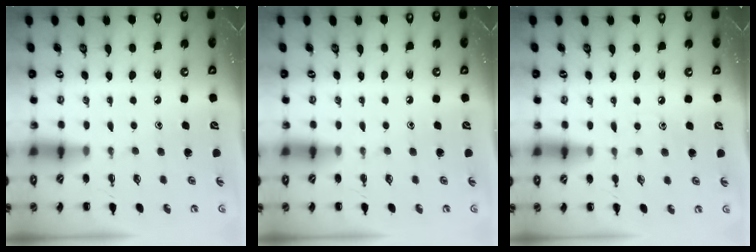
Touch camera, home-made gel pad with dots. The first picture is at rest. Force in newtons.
{"total": 0.0}
{"total": 5.7, "press": 5.3, "slide": 2.0}